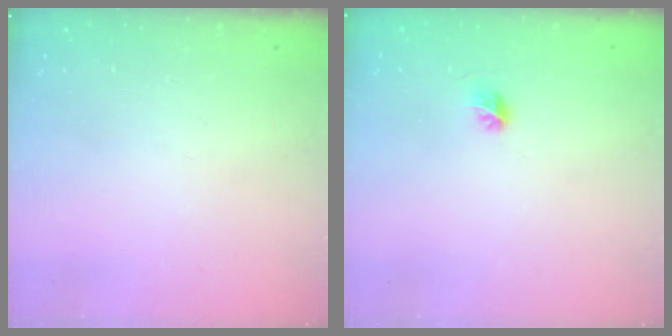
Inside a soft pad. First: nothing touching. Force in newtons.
{"total": 4.5, "press": 4.3, "slide": 1.4}